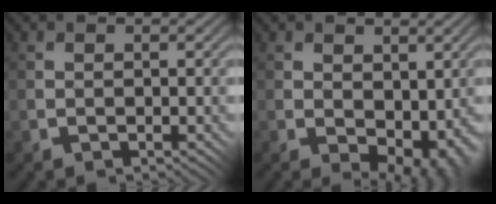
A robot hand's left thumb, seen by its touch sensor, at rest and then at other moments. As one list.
[{"total": 4.8, "force": [0.1, 3.0, 3.7], "torque": [-0.065, -0.018, 0.012]}]